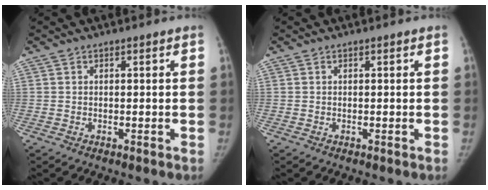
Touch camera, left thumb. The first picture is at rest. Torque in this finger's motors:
{"motor_torque": [0.02, 0.02, 0.13, -0.12, 0.04]}